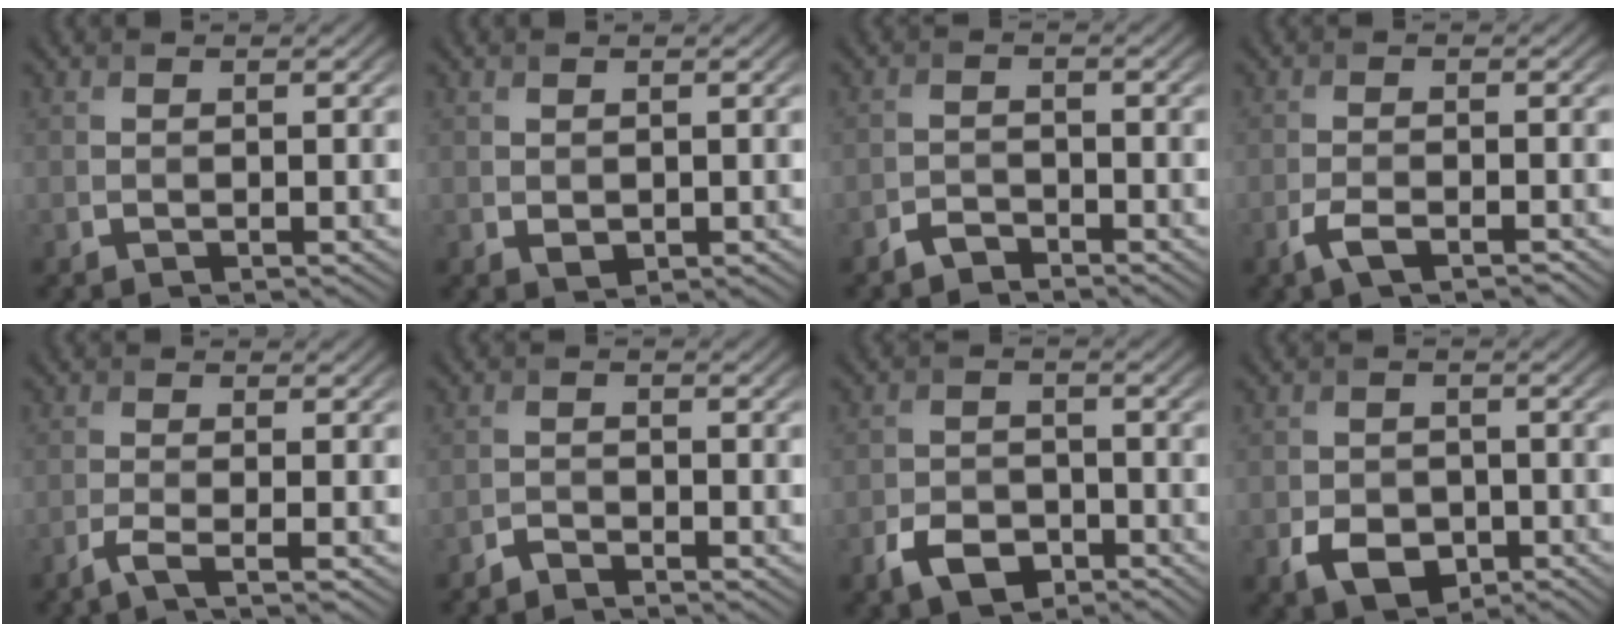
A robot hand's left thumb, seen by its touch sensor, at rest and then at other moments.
{"total": 1.1, "force": [0.1, 0.9, 0.7], "torque": [-0.015, -0.006, 0.009]}
{"total": 2.0, "force": [-1.9, 0.7, 0.5], "torque": [-0.007, 0.003, -0.042]}
{"total": 3.0, "force": [-1.9, 1.0, 2.1], "torque": [-0.050, -0.002, -0.041]}
{"total": 2.5, "force": [-1.5, 0.4, 2.0], "torque": [-0.036, 0.002, -0.044]}
{"total": 1.5, "force": [-1.5, 0.2, 0.3], "torque": [-0.006, 0.000, -0.034]}
{"total": 4.7, "force": [-2.8, 2.9, 2.4], "torque": [-0.048, -0.008, -0.059]}
{"total": 4.8, "force": [-2.2, 3.5, 2.6], "torque": [-0.051, -0.015, -0.040]}